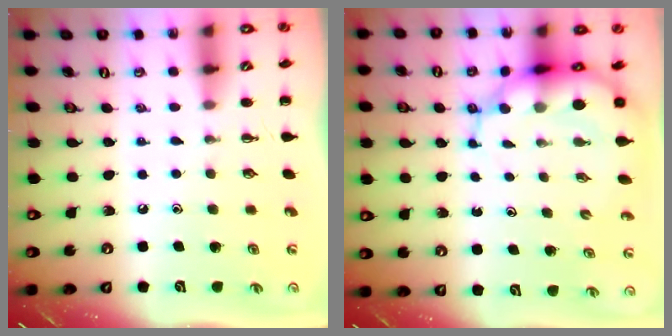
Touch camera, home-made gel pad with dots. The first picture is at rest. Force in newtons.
{"total": 9.2, "press": 8.8, "slide": 2.8}